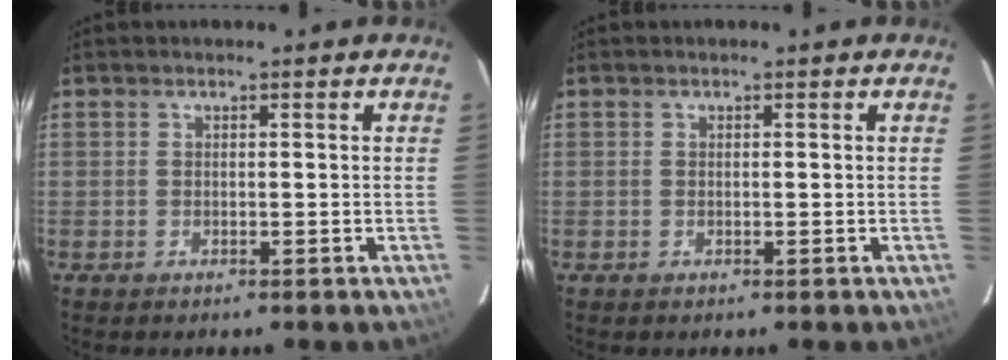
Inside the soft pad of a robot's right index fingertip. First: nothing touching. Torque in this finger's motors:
{"motor_torque": [-0.24, -0.02, -0.04, 0.00]}